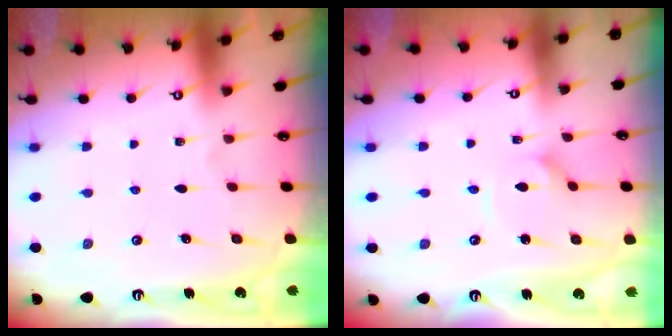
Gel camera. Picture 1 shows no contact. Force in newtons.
{"total": 2.6, "press": 2.5, "slide": 0.3}